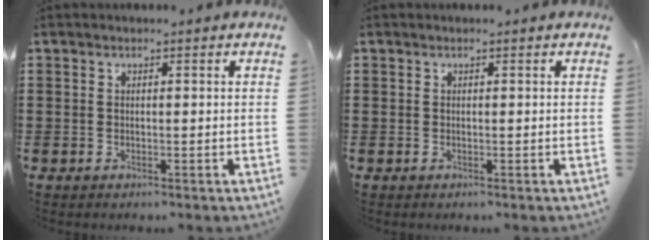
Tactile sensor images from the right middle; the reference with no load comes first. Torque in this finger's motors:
{"motor_torque": [0.00, 0.00, 0.00, 0.00]}